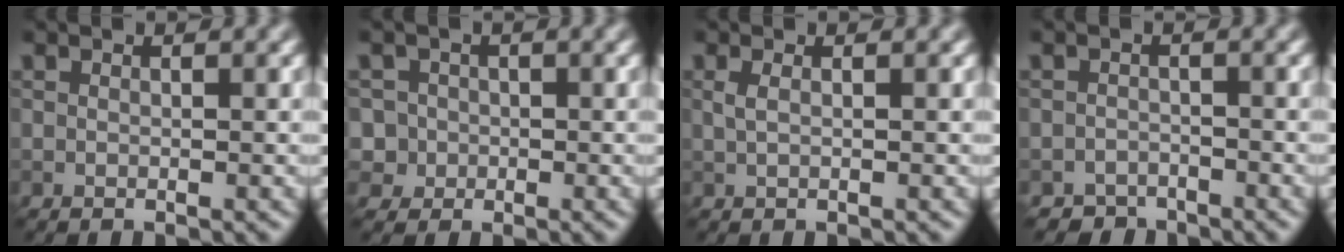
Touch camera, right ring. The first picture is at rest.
{"total": 3.4, "force": [-0.2, 3.4, 0.6], "torque": [0.008, 0.016, -0.014]}
{"total": 1.0, "force": [0.3, 0.4, 0.9], "torque": [-0.015, 0.002, 0.004]}
{"total": 2.0, "force": [-1.8, 0.9, -0.2], "torque": [0.018, 0.004, -0.035]}